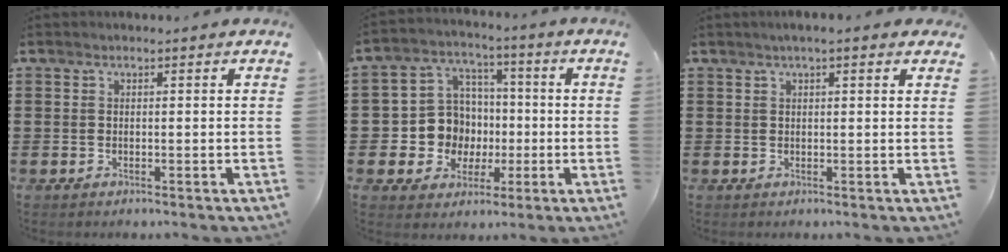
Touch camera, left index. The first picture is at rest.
{"total": 9.3, "force": [-0.2, 9.1, 2.3], "torque": [-0.085, 0.006, 0.006]}
{"total": 1.9, "force": [1.3, 0.2, 1.4], "torque": [-0.029, 0.005, 0.023]}